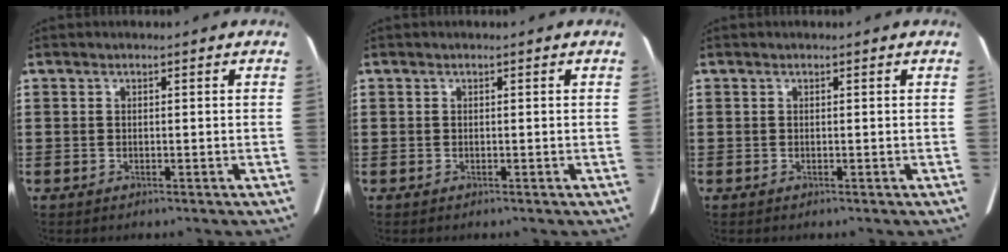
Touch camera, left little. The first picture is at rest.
{"total": 0.0}
{"total": 0.0}